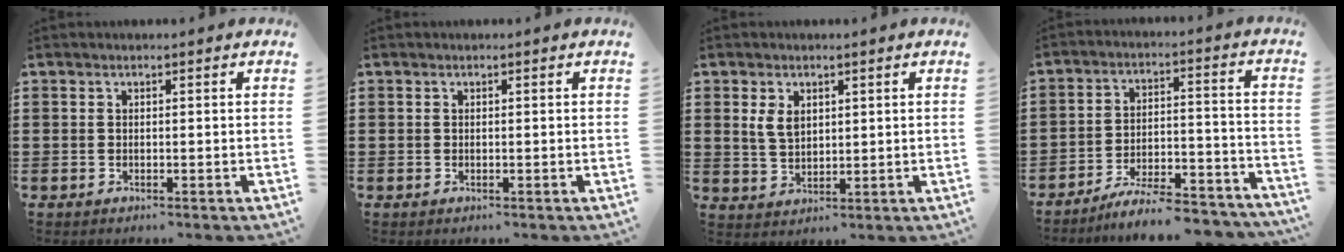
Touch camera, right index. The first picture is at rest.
{"total": 0.0}
{"total": 3.5, "force": [1.3, 2.3, 2.3], "torque": [-0.053, 0.009, 0.024]}
{"total": 7.7, "force": [-7.1, 0.7, 3.0], "torque": [-0.046, 0.011, -0.134]}